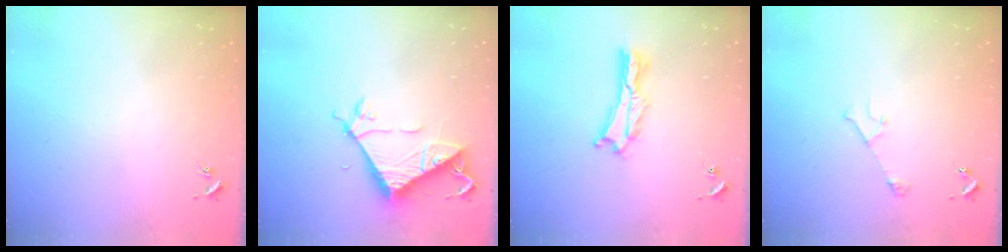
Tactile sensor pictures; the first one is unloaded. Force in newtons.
{"total": 8.3, "press": 8.3, "slide": 0.8}
{"total": 1.4, "press": 1.4, "slide": 0.3}
{"total": 2.9, "press": 2.9, "slide": 0.3}